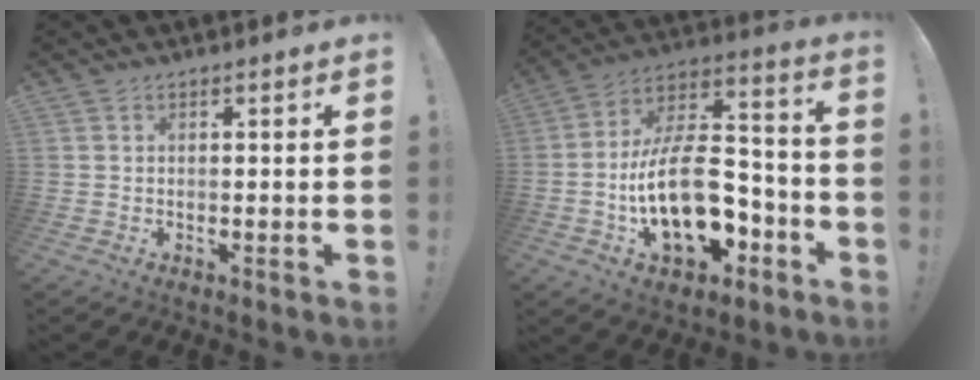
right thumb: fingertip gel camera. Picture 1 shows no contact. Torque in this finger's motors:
{"motor_torque": [1.83, 2.49, 1.56, -1.21, 0.19]}